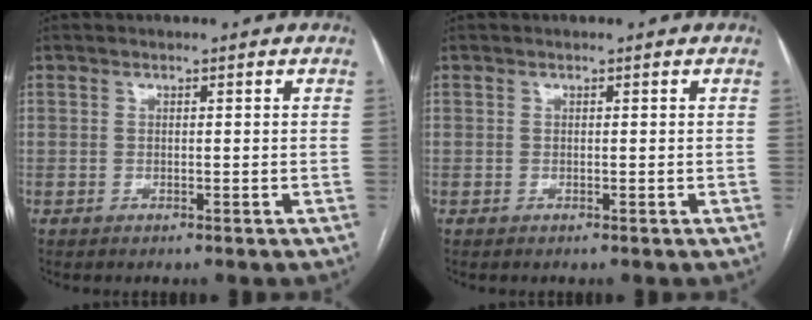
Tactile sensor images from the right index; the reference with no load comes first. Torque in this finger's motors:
{"motor_torque": [0.00, 0.00, 0.01, 0.00]}